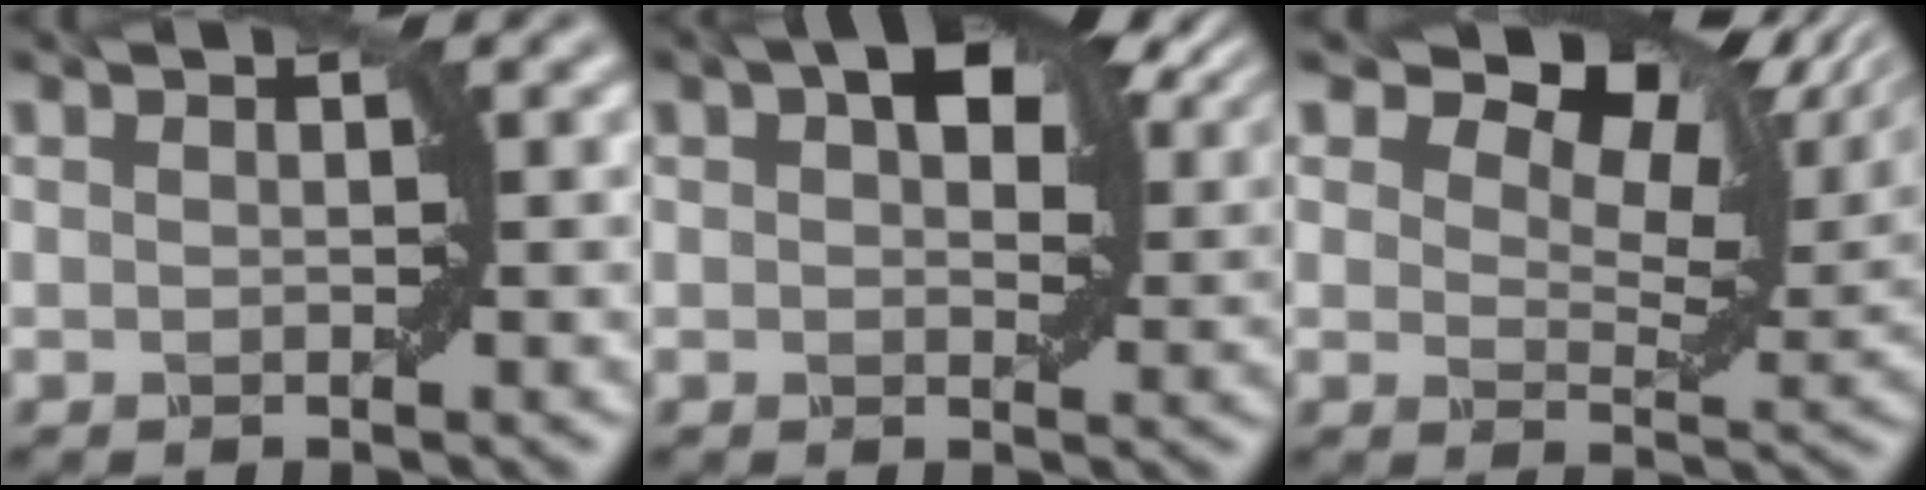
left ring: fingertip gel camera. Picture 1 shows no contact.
{"total": 7.9, "force": [3.6, 3.8, 5.8], "torque": [-0.080, 0.014, 0.053]}
{"total": 11.5, "force": [7.6, 5.3, 6.8], "torque": [-0.106, 0.007, 0.123]}